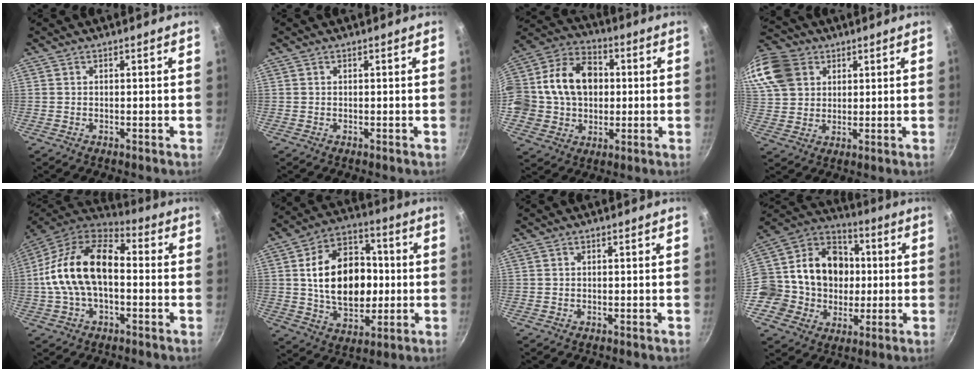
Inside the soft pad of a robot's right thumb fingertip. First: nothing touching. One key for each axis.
{"total": 0.0}
{"total": 19.9, "fx": 1.6, "fy": 15.8, "fz": 12.1, "tx": -0.210, "ty": 0.036, "tz": 0.019}
{"total": 18.5, "fx": 7.6, "fy": 14.4, "fz": 8.8, "tx": -0.209, "ty": 0.025, "tz": 0.148}
{"total": 19.4, "fx": -0.7, "fy": 11.3, "fz": 15.7, "tx": -0.274, "ty": 0.041, "tz": -0.030}
{"total": 19.4, "fx": 0.6, "fy": 13.5, "fz": 13.9, "tx": -0.187, "ty": 0.026, "tz": 0.012}
{"total": 0.0}
{"total": 21.1, "fx": 0.6, "fy": 18.8, "fz": 9.7, "tx": -0.151, "ty": 0.042, "tz": 0.012}